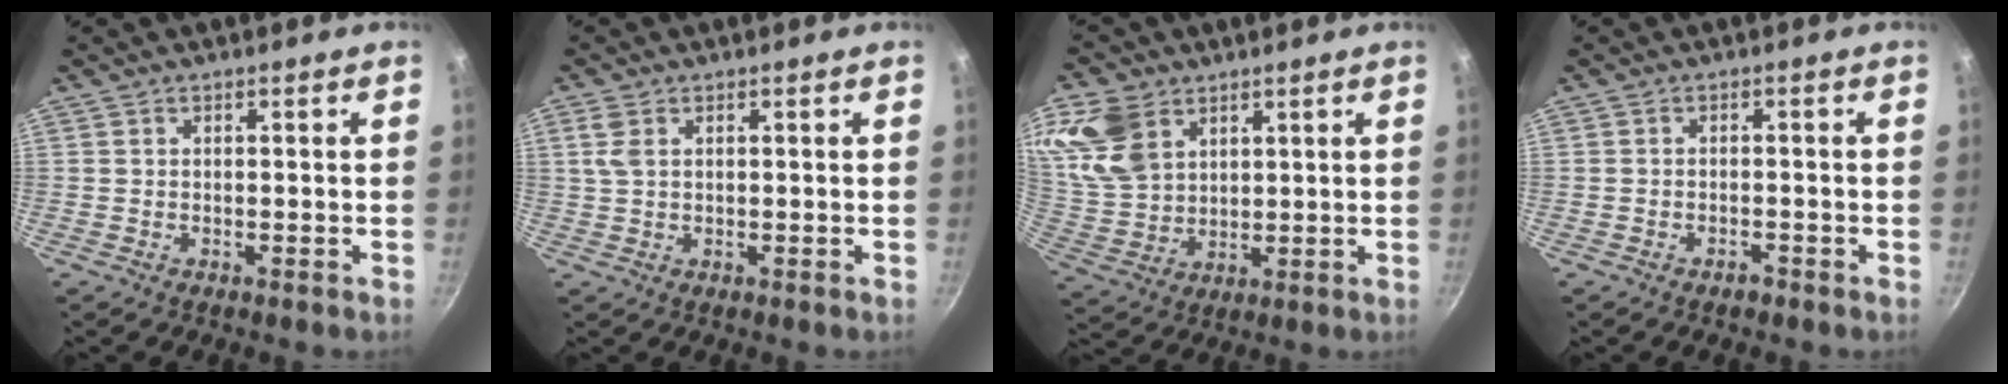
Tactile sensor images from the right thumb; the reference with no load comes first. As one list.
[{"total": 3.3, "force": [1.2, 2.1, 2.3], "torque": [-0.049, 0.002, 0.024]}, {"total": 13.0, "force": [6.1, 9.2, 6.9], "torque": [-0.126, -0.020, 0.130]}, {"total": 1.4, "force": [-1.1, 0.6, 0.6], "torque": [-0.009, 0.012, -0.015]}]